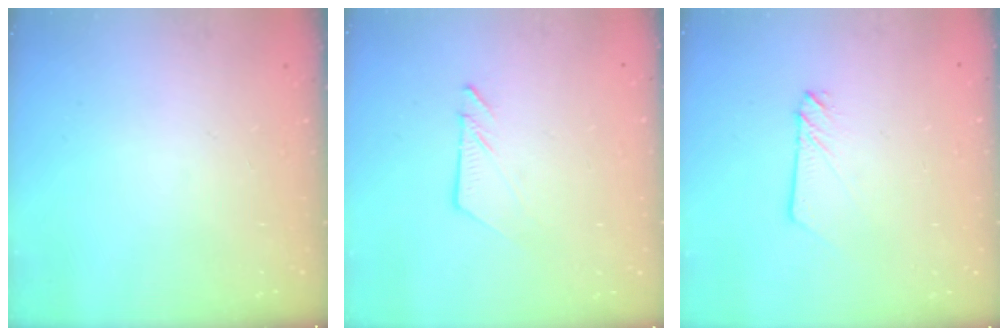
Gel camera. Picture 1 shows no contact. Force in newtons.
{"total": 6.0, "press": 6.0, "slide": 0.1}
{"total": 2.1, "press": 2.1, "slide": 0.1}